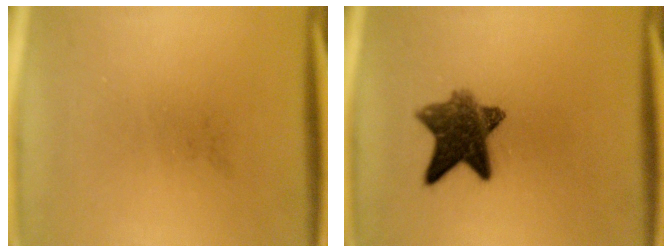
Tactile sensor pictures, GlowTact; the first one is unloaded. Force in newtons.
{"total": 9.3}